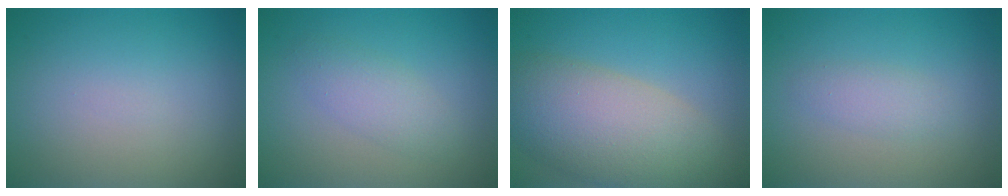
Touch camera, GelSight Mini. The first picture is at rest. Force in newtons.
{"total": 2.4, "press": 2.4, "slide": 0.0}
{"total": 9.1, "press": 9.1, "slide": 0.5}
{"total": 1.6, "press": 1.6, "slide": 0.1}